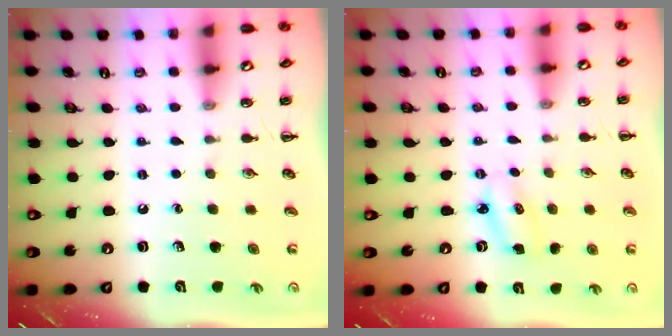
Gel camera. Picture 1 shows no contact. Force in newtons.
{"total": 3.1, "press": 3.0, "slide": 0.7}